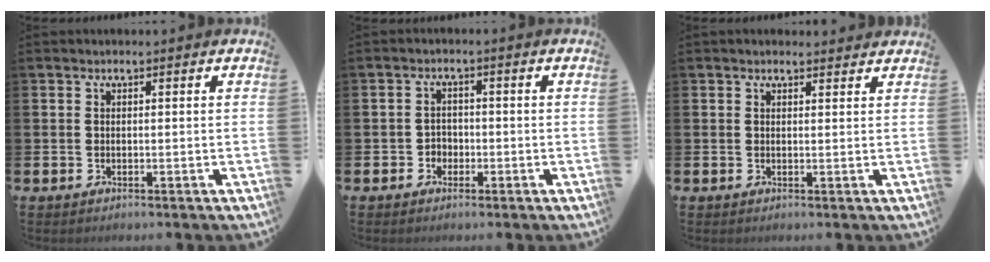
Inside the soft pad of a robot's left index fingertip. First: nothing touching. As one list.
[{"total": 2.2, "force": [-1.1, 1.9, 0.4], "torque": [-0.012, 0.005, -0.026]}, {"total": 1.2, "force": [1.2, 0.2, 0.1], "torque": [0.004, -0.001, 0.021]}]